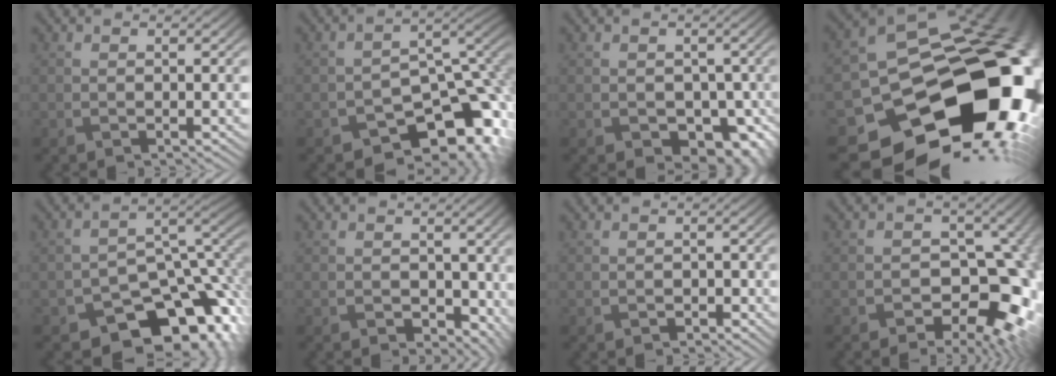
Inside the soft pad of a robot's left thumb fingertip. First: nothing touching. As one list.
[{"total": 10.7, "force": [-6.5, 5.9, 6.1], "torque": [-0.087, -0.024, -0.096]}, {"total": 6.8, "force": [-2.6, 5.1, 3.6], "torque": [-0.044, -0.008, -0.037]}, {"total": 20.2, "force": [-6.8, 14.6, 12.2], "torque": [-0.213, -0.036, -0.076]}, {"total": 13.0, "force": [-8.3, 7.1, 7.1], "torque": [-0.115, -0.035, -0.114]}, {"total": 3.8, "force": [-0.2, 3.1, 2.1], "torque": [-0.032, -0.015, 0.000]}, {"total": 0.8, "force": [-0.5, 0.6, 0.1], "torque": [0.005, 0.003, -0.008]}, {"total": 9.6, "force": [-3.9, 6.1, 6.4], "torque": [-0.050, -0.018, -0.062]}]